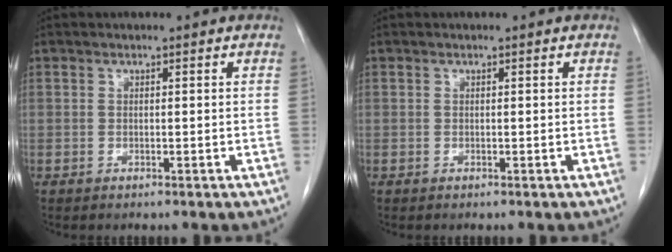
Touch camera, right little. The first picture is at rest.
{"total": 0.0}